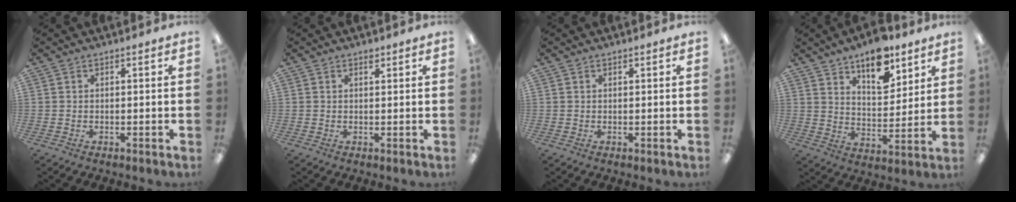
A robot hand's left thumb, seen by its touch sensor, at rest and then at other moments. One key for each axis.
{"total": 1.3, "fx": 1.0, "fy": 0.5, "fz": 0.7, "tx": -0.006, "ty": -0.003, "tz": 0.016}
{"total": 0.6, "fx": 0.5, "fy": 0.3, "fz": 0.2, "tx": -0.004, "ty": 0.002, "tz": 0.008}
{"total": 13.1, "fx": 9.4, "fy": 6.1, "fz": 6.9, "tx": -0.087, "ty": -0.054, "tz": 0.161}